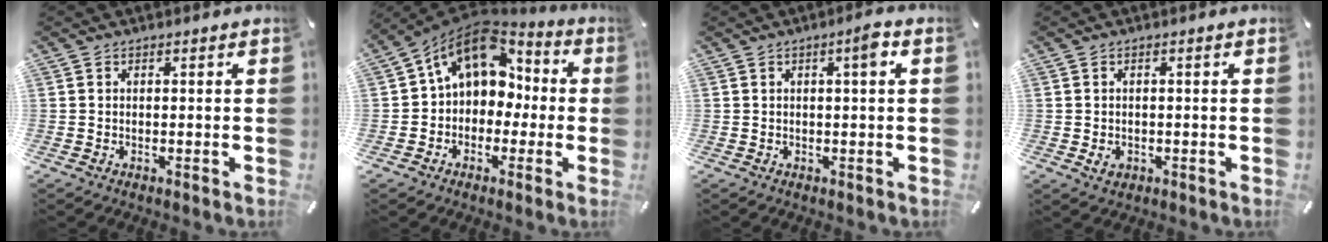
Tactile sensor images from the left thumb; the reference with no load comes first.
{"total": 14.3, "force": [4.9, 10.5, 8.3], "torque": [-0.148, -0.019, 0.091]}
{"total": 3.6, "force": [1.1, 0.3, 3.4], "torque": [-0.051, -0.005, 0.013]}
{"total": 1.7, "force": [-0.3, 1.4, 0.9], "torque": [-0.018, 0.004, -0.007]}